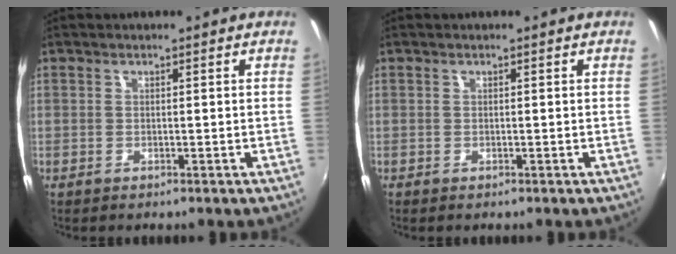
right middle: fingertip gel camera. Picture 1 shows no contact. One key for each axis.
{"total": 0.0}